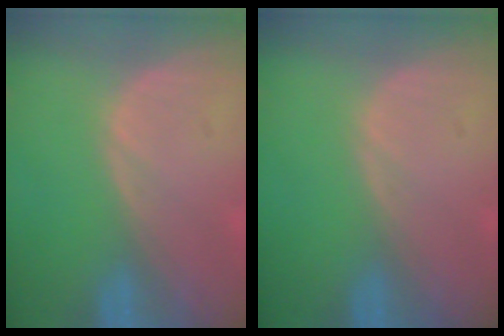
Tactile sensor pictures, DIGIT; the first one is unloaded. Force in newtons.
{"total": 0.0}